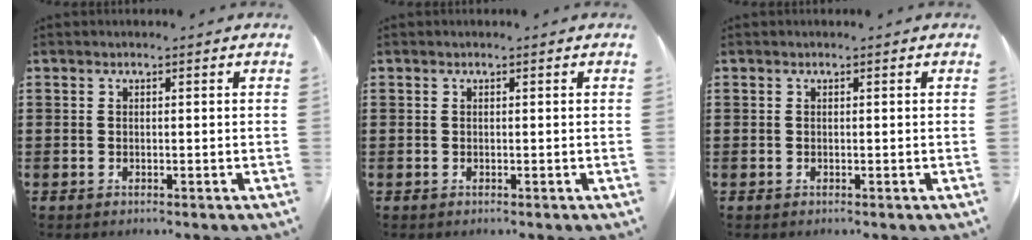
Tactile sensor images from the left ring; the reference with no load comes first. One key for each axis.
{"total": 0.0}
{"total": 0.0}